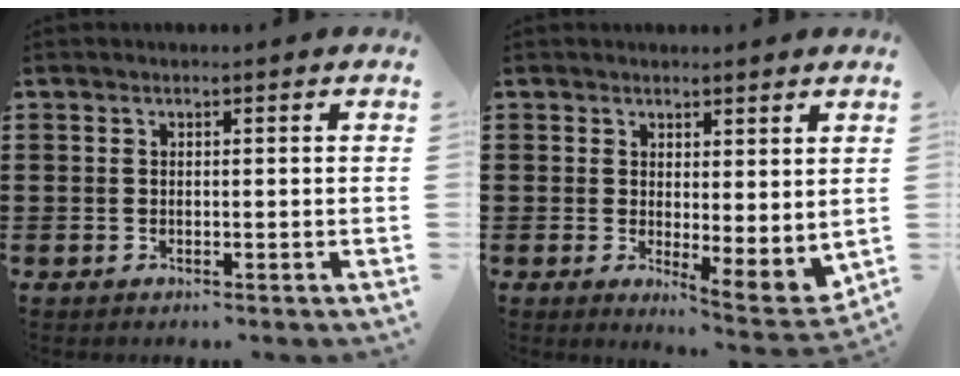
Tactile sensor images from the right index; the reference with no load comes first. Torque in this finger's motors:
{"motor_torque": [0.24, -0.14, 0.21, 0.06]}